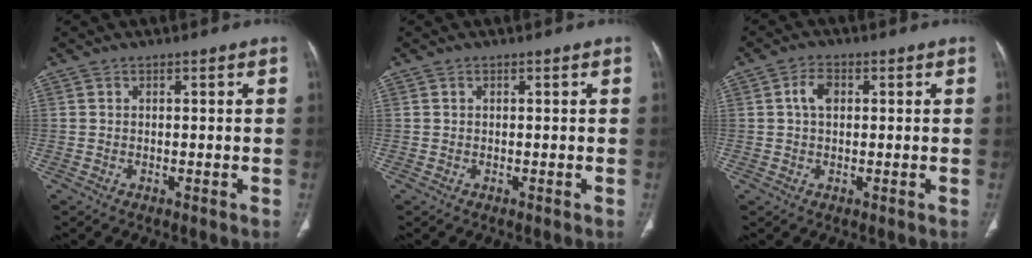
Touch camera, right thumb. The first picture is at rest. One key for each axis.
{"total": 0.0}
{"total": 3.5, "fx": 0.7, "fy": 2.2, "fz": 2.6, "tx": -0.051, "ty": 0.008, "tz": 0.012}